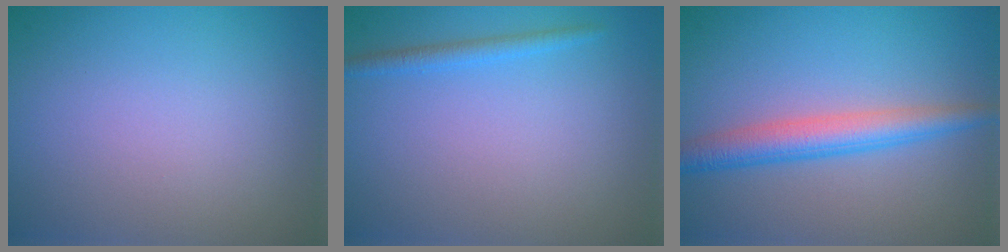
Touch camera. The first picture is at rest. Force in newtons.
{"total": 1.3, "press": 1.3, "slide": 0.1}
{"total": 3.9, "press": 3.9, "slide": 0.1}